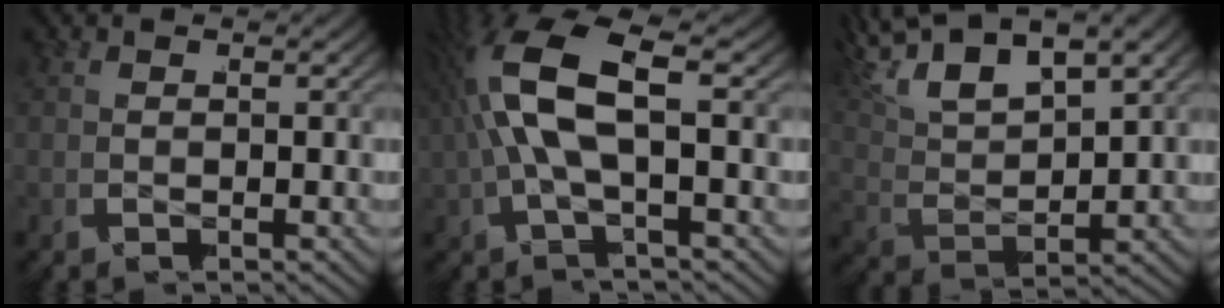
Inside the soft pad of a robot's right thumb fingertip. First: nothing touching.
{"total": 8.3, "force": [0.2, 3.2, 7.6], "torque": [-0.189, 0.004, 0.003]}
{"total": 6.9, "force": [3.1, 4.1, 4.6], "torque": [-0.122, 0.011, 0.045]}